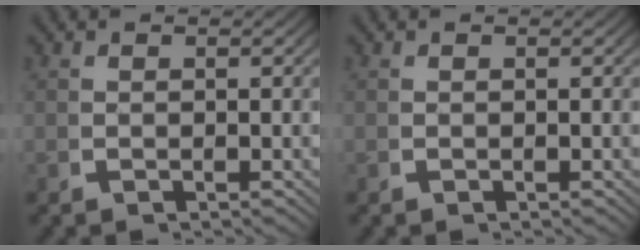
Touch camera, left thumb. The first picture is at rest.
{"total": 0.0}